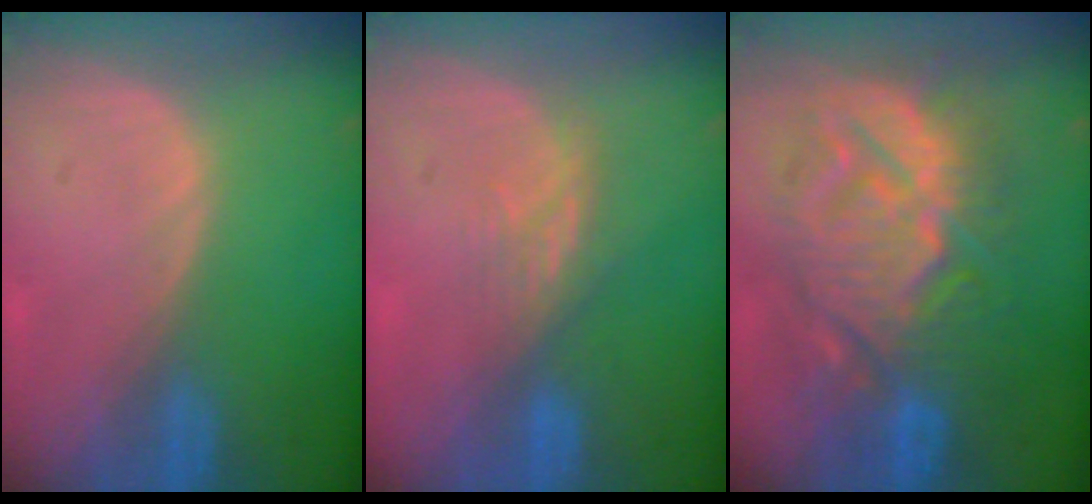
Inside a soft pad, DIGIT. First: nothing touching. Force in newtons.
{"total": 3.7, "press": 3.4, "slide": 1.5}
{"total": 13.4, "press": 13.3, "slide": 1.4}